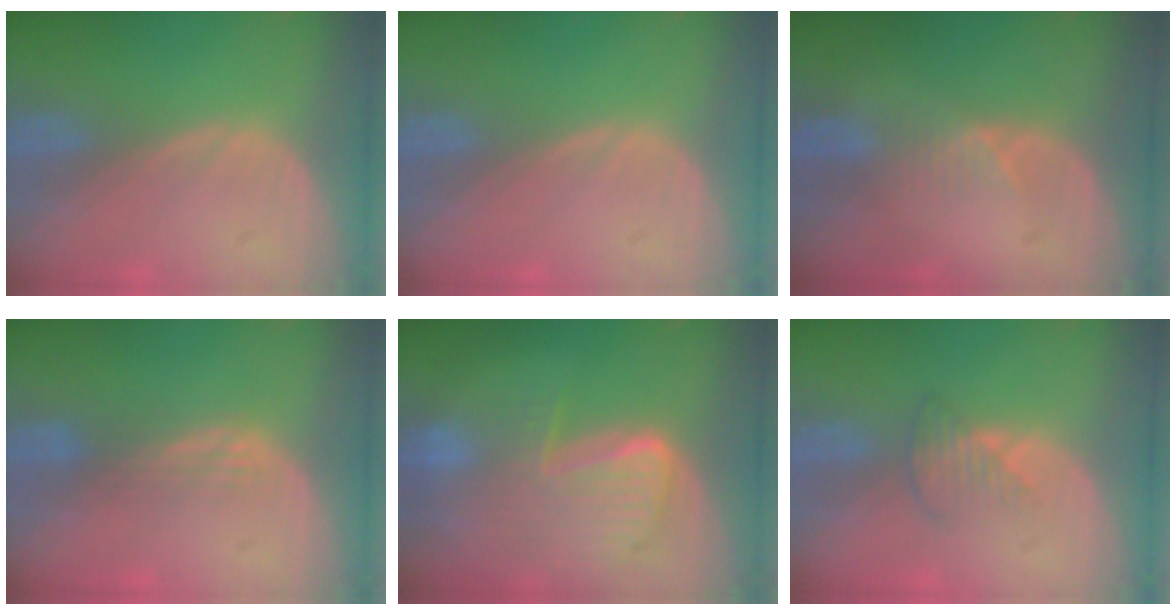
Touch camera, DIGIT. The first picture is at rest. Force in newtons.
{"total": 0.0}
{"total": 2.6, "press": 2.2, "slide": 1.4}
{"total": 2.9, "press": 2.5, "slide": 1.5}
{"total": 9.9, "press": 8.5, "slide": 5.0}
{"total": 3.0, "press": 2.8, "slide": 1.1}